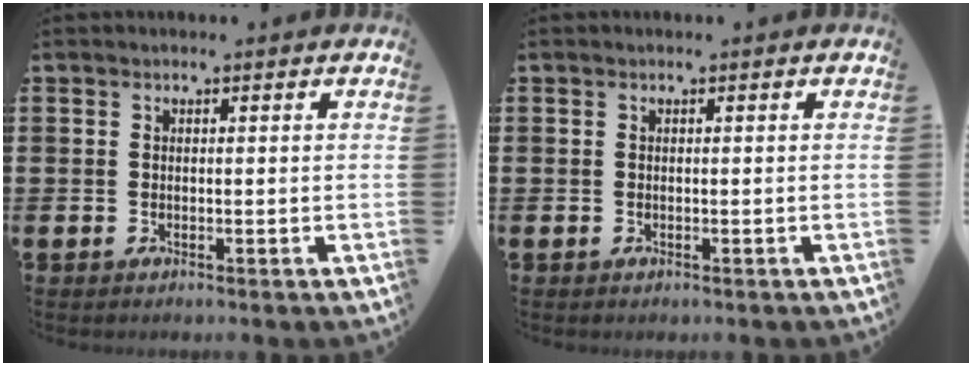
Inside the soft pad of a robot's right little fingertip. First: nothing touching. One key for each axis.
{"total": 0.0}